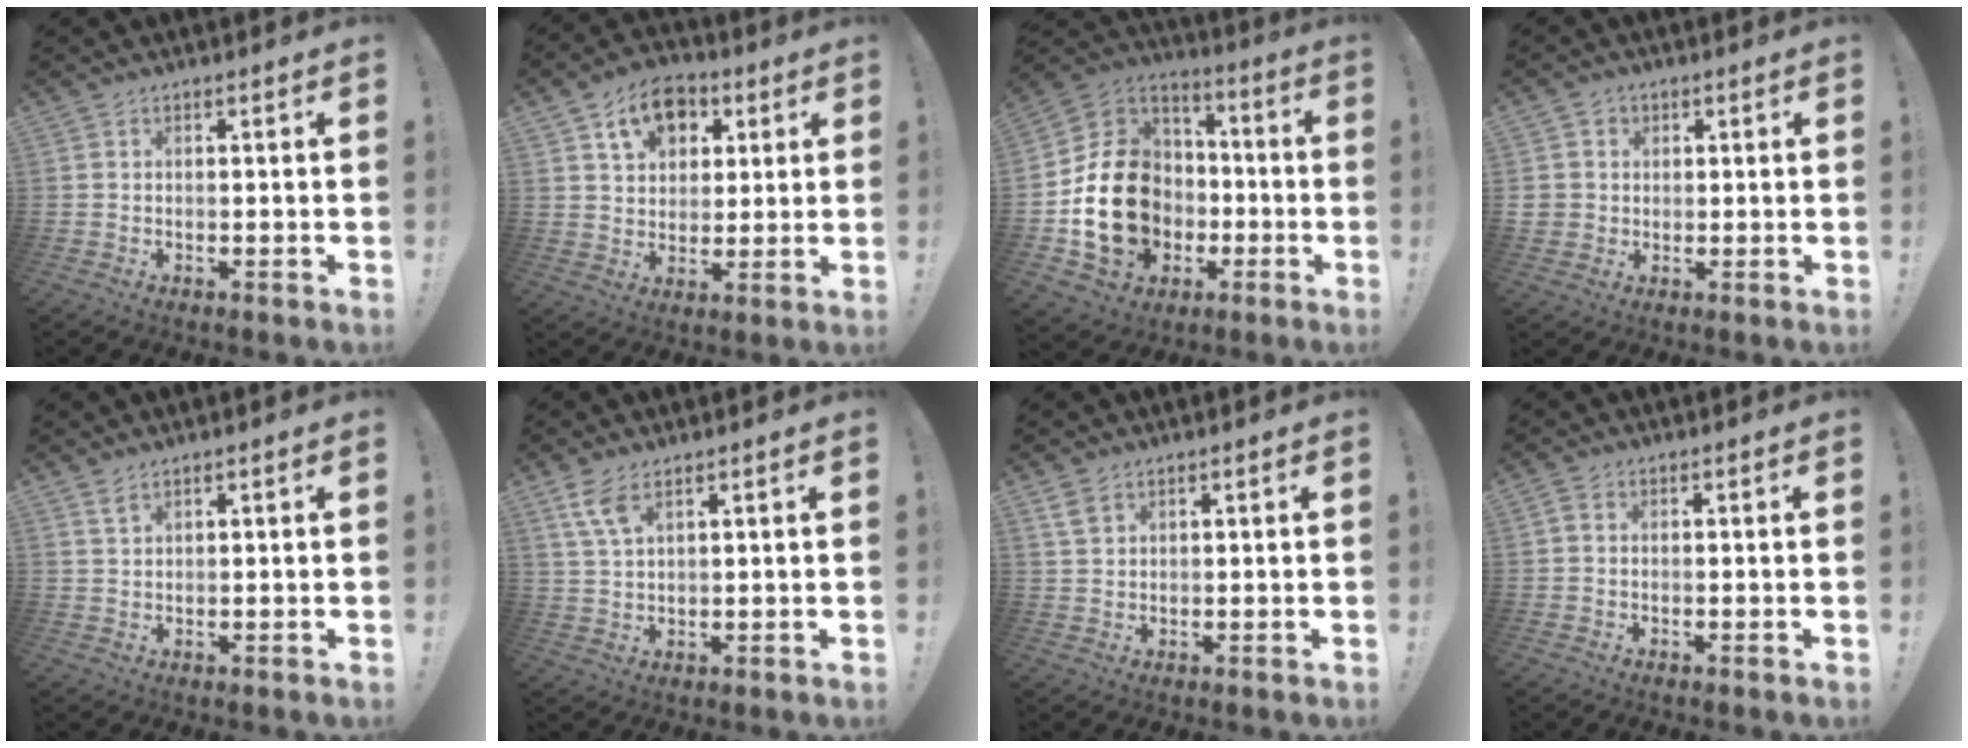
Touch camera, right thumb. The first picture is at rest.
{"total": 11.7, "force": [5.4, 8.7, 5.6], "torque": [-0.074, -0.015, 0.100]}
{"total": 21.6, "force": [-4.0, 17.5, 11.9], "torque": [-0.200, 0.033, -0.038]}
{"total": 4.6, "force": [0.8, 4.4, 0.8], "torque": [-0.024, -0.001, 0.016]}
{"total": 2.3, "force": [1.7, 0.9, 1.4], "torque": [-0.024, -0.008, 0.030]}
{"total": 6.0, "force": [3.6, 2.1, 4.4], "torque": [-0.085, -0.012, 0.066]}
{"total": 3.4, "force": [2.1, 1.7, 1.9], "torque": [-0.040, -0.005, 0.042]}
{"total": 1.1, "force": [-0.1, 0.8, 0.8], "torque": [-0.021, 0.005, -0.001]}